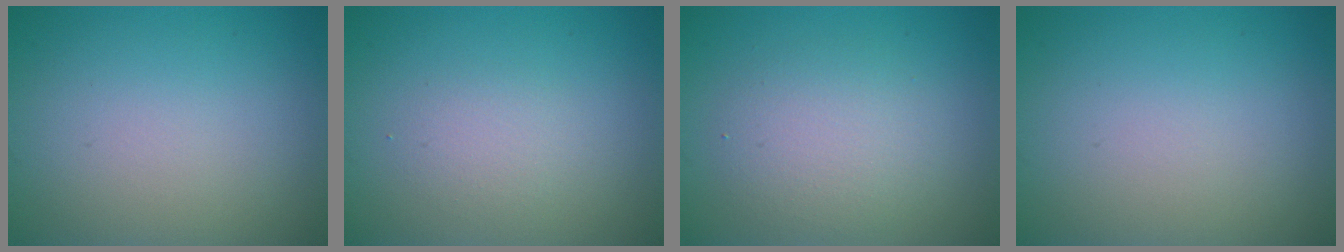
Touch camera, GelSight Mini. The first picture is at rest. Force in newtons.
{"total": 1.6, "press": 1.6, "slide": 0.1}
{"total": 3.4, "press": 3.4, "slide": 0.4}
{"total": 0.0}